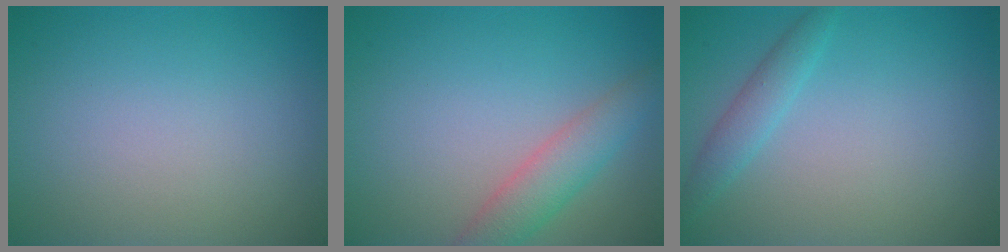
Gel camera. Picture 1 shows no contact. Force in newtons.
{"total": 3.5, "press": 3.5, "slide": 0.1}
{"total": 1.8, "press": 1.8, "slide": 0.1}